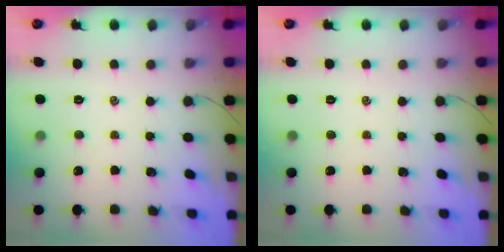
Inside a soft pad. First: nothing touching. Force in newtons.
{"total": 0.0}